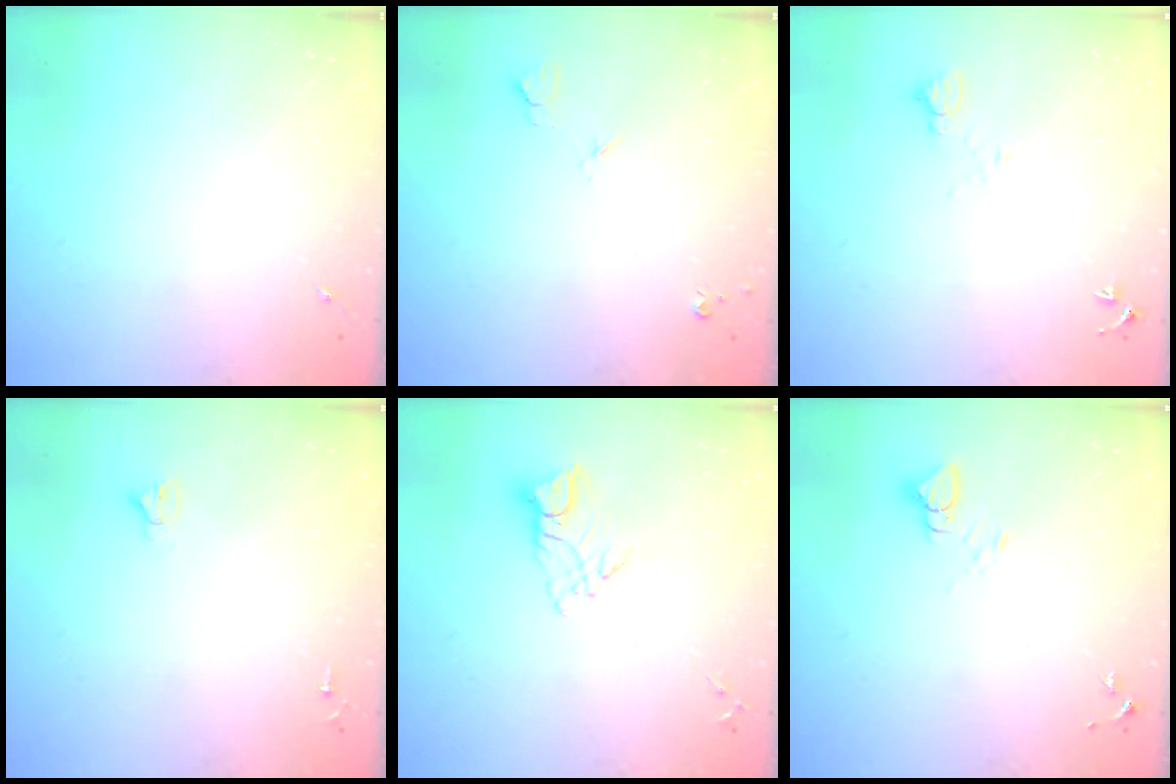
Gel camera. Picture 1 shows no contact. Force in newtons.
{"total": 3.6, "press": 3.5, "slide": 0.8}
{"total": 4.2, "press": 4.1, "slide": 0.5}
{"total": 2.4, "press": 2.4, "slide": 0.2}
{"total": 8.4, "press": 8.4, "slide": 0.9}
{"total": 3.1, "press": 3.1, "slide": 0.1}